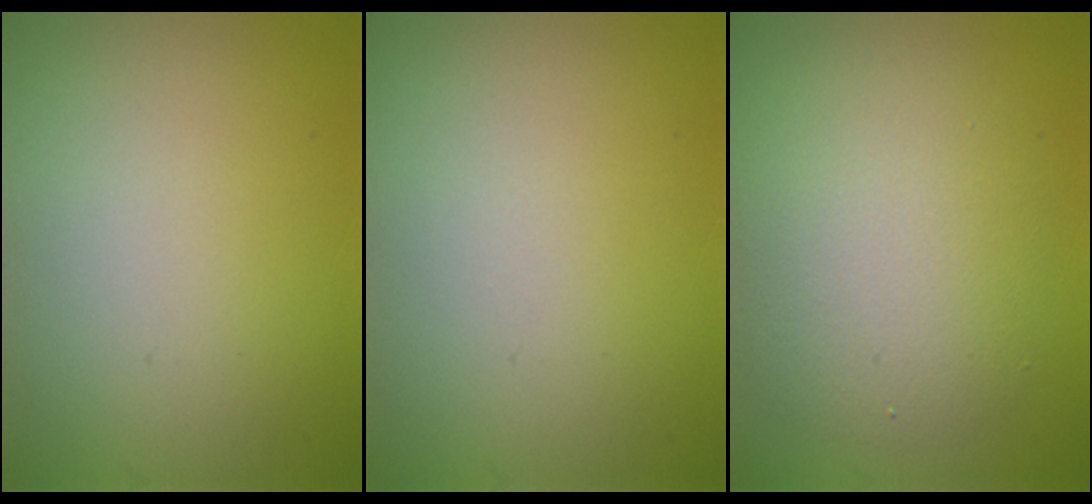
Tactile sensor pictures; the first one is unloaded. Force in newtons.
{"total": 0.0}
{"total": 5.2, "press": 5.2, "slide": 0.4}